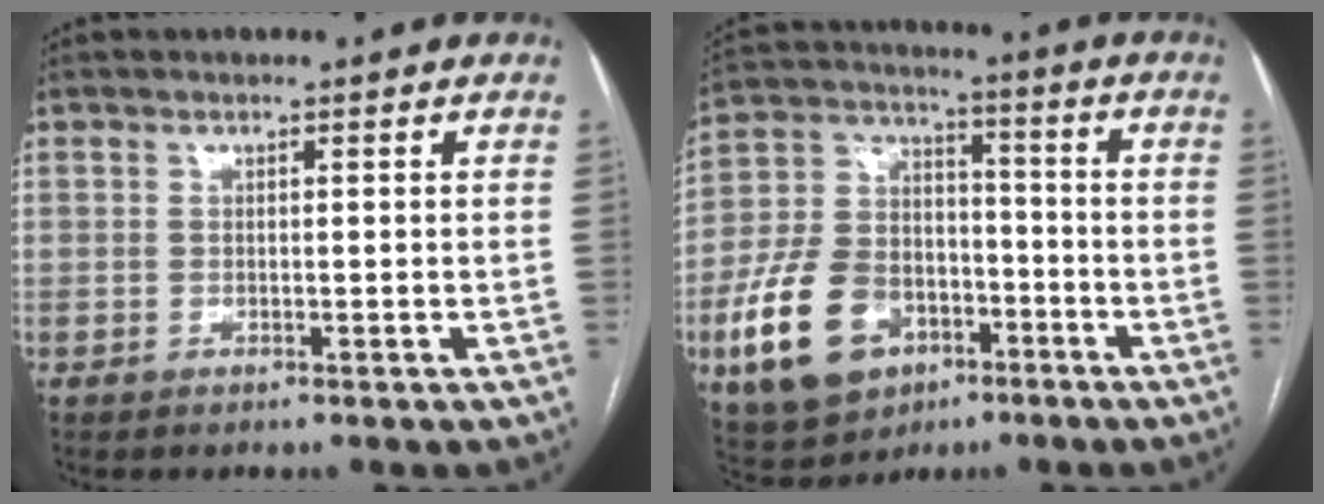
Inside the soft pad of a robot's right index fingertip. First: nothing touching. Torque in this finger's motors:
{"motor_torque": [1.32, -0.59, 0.04, -0.21]}